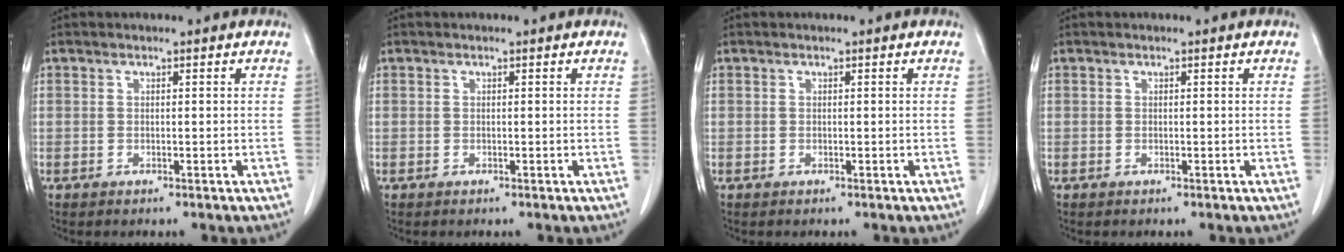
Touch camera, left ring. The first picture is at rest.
{"total": 0.0}
{"total": 0.0}
{"total": 0.0}